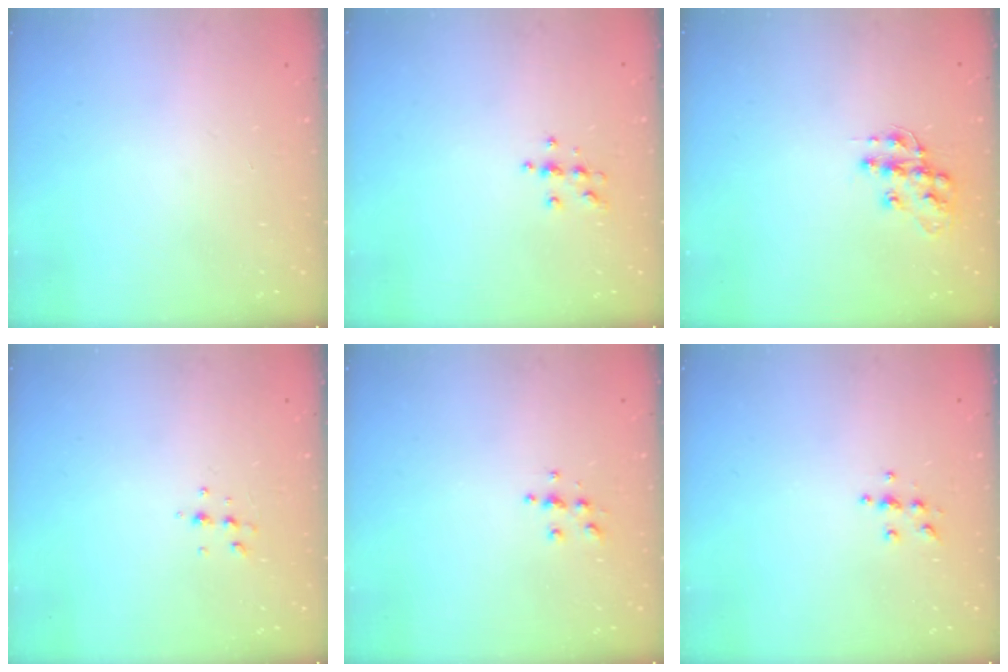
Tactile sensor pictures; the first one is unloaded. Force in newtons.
{"total": 4.8, "press": 4.8, "slide": 0.6}
{"total": 11.6, "press": 11.5, "slide": 0.8}
{"total": 4.7, "press": 4.6, "slide": 1.0}
{"total": 4.9, "press": 4.9, "slide": 0.5}
{"total": 4.6, "press": 4.6, "slide": 0.5}